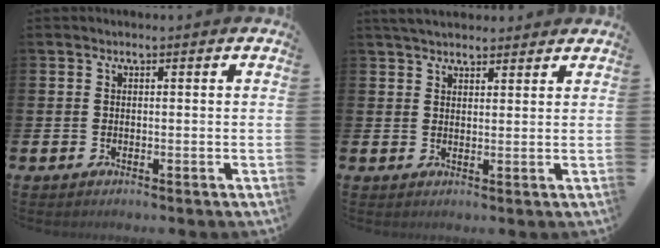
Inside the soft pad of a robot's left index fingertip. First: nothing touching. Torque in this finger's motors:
{"motor_torque": [1.10, -1.04, 0.23, 0.14]}